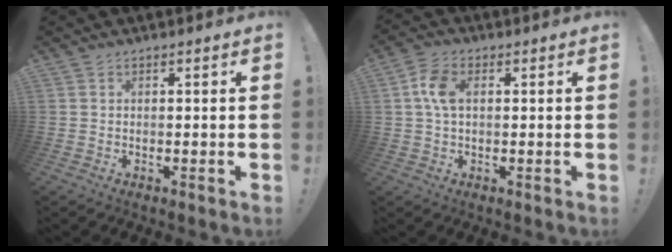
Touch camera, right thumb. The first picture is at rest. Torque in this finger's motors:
{"motor_torque": [0.06, 0.07, 0.63, -0.12, 0.03]}